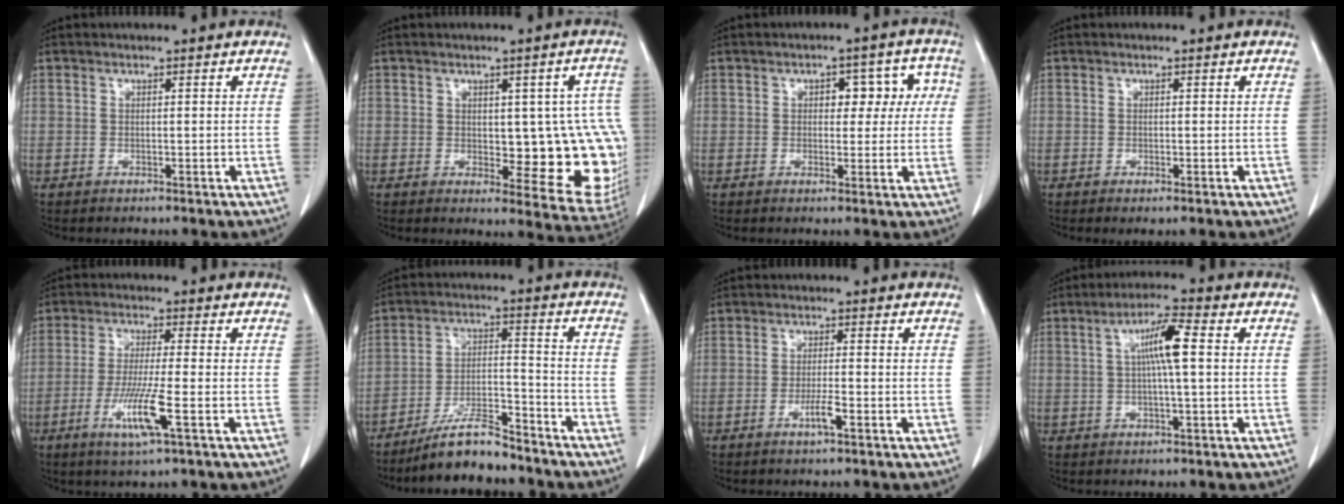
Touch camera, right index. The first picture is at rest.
{"total": 13.4, "force": [-0.4, 5.4, 12.2], "torque": [-0.103, 0.005, 0.006]}
{"total": 6.0, "force": [1.1, 3.6, 4.7], "torque": [-0.042, 0.032, 0.014]}
{"total": 0.9, "force": [-0.5, 0.1, 0.8], "torque": [-0.013, -0.003, -0.006]}
{"total": 7.7, "force": [-2.9, -0.4, 7.1], "torque": [-0.140, -0.021, -0.057]}
{"total": 9.5, "force": [-8.2, 1.8, 4.4], "torque": [-0.082, 0.000, -0.147]}
{"total": 2.8, "force": [-1.4, 0.0, 2.4], "torque": [-0.047, -0.003, -0.026]}
{"total": 6.5, "force": [1.0, 0.3, 6.4], "torque": [-0.116, 0.011, 0.016]}